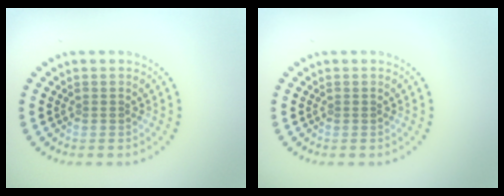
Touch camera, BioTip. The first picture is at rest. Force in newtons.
{"total": 0.0}